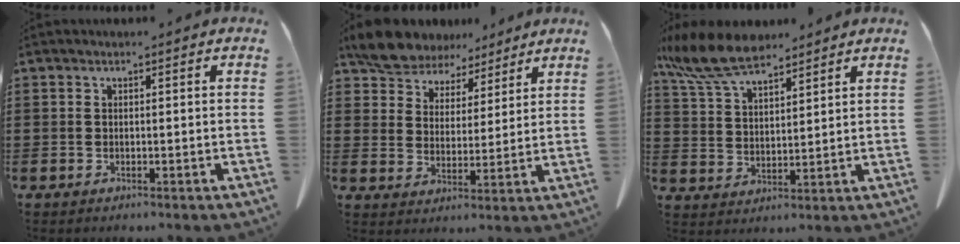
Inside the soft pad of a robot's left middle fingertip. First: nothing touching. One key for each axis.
{"total": 7.6, "fx": 6.9, "fy": 2.9, "fz": 1.1, "tx": -0.060, "ty": -0.027, "tz": 0.131}
{"total": 9.7, "fx": 7.7, "fy": 2.8, "fz": 5.1, "tx": -0.129, "ty": -0.018, "tz": 0.144}